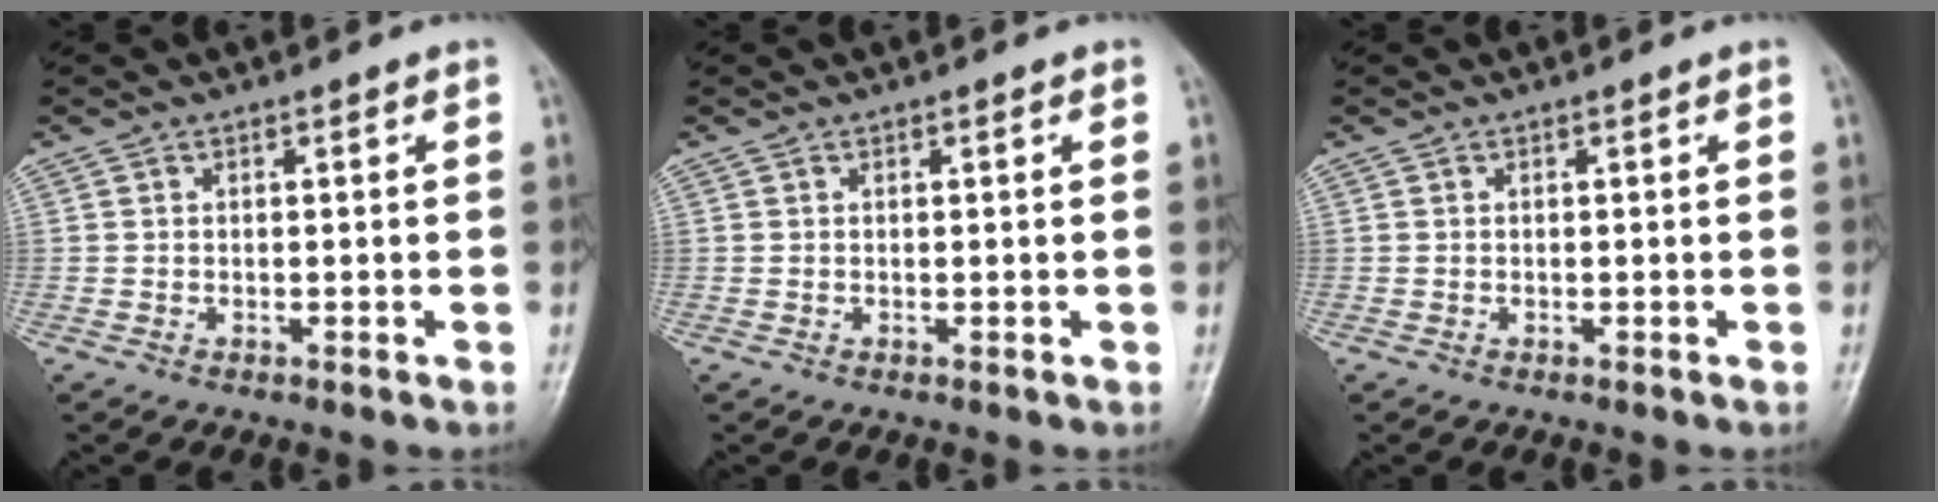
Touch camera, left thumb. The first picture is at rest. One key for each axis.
{"total": 0.6, "fx": 0.3, "fy": 0.3, "fz": 0.4, "tx": -0.003, "ty": -0.001, "tz": 0.002}
{"total": 0.0}